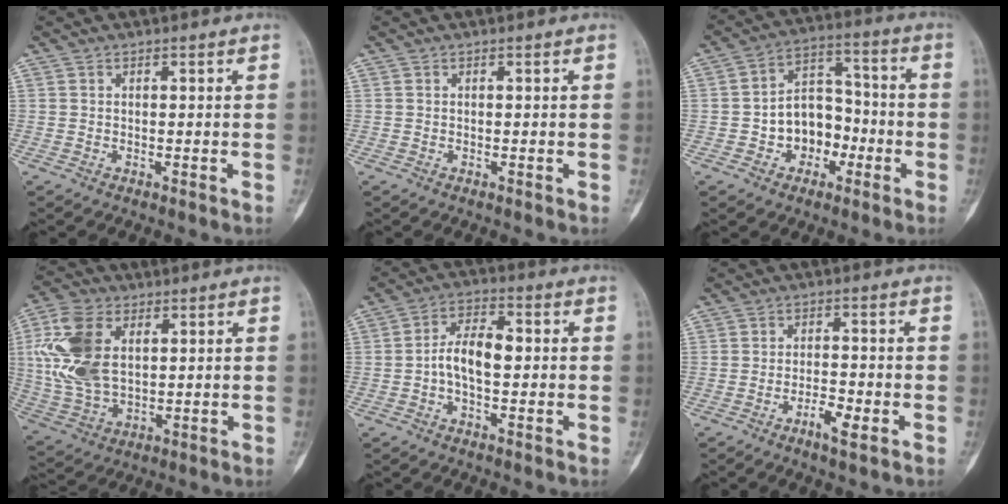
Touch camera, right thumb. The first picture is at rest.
{"total": 0.0}
{"total": 12.1, "force": [-3.2, 9.2, 7.1], "torque": [-0.061, 0.052, -0.055]}
{"total": 15.3, "force": [3.4, 9.3, 11.6], "torque": [-0.241, -0.004, 0.070]}
{"total": 7.5, "force": [-0.5, 3.9, 6.3], "torque": [-0.110, 0.024, -0.016]}
{"total": 4.2, "force": [-2.1, 1.1, 3.4], "torque": [-0.063, 0.012, -0.040]}